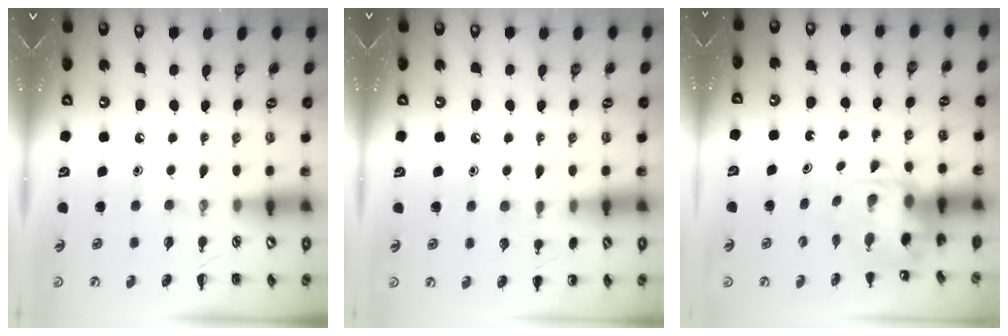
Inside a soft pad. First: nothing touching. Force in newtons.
{"total": 5.8, "press": 5.5, "slide": 1.8}
{"total": 4.9, "press": 4.9, "slide": 0.6}